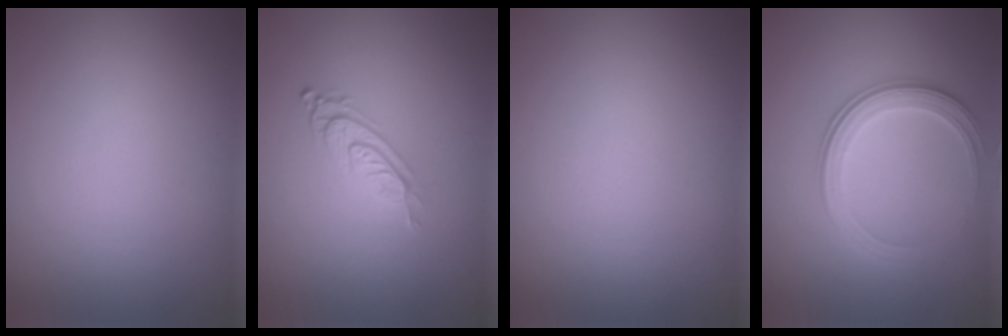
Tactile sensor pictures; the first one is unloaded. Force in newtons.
{"total": 2.9, "press": 1.9, "slide": 2.1}
{"total": 0.0}
{"total": 3.3, "press": 2.8, "slide": 1.8}